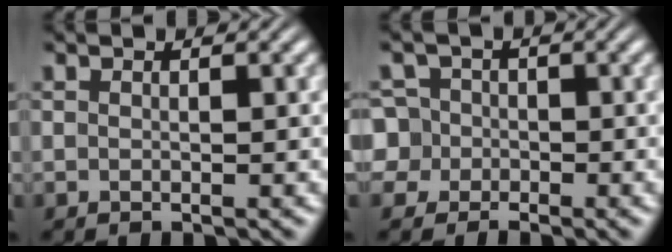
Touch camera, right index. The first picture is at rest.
{"total": 6.2, "force": [-1.6, 5.8, 1.4], "torque": [-0.050, -0.025, -0.029]}